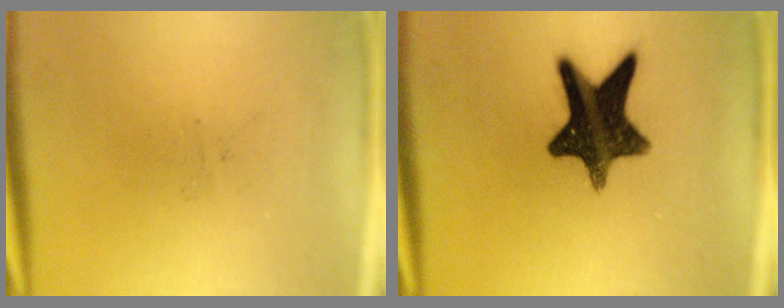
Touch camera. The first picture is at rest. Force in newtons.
{"total": 13.5}